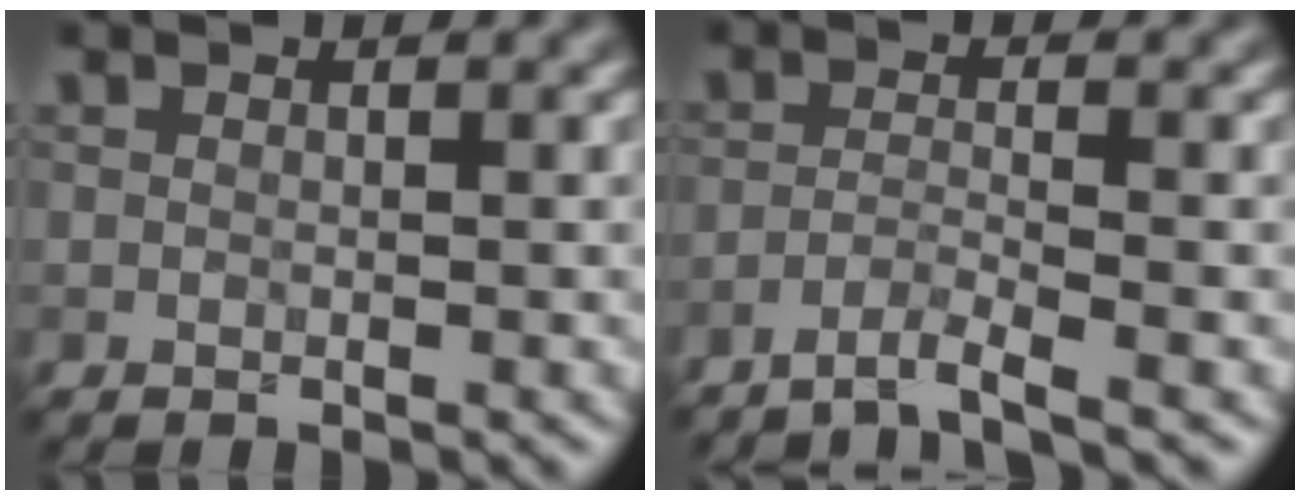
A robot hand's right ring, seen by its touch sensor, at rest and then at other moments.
{"total": 2.2, "force": [-1.8, 0.0, 1.4], "torque": [-0.022, 0.001, -0.048]}